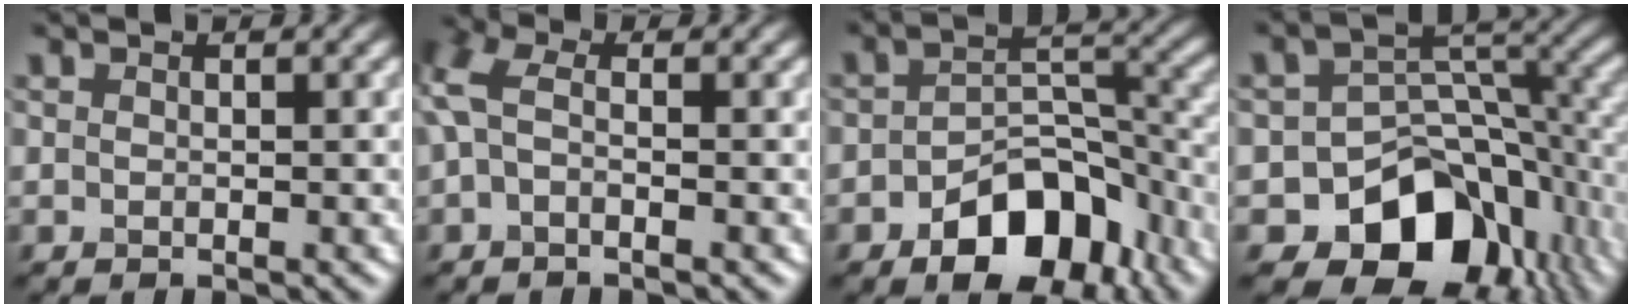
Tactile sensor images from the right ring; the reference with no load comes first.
{"total": 3.3, "force": [0.1, 2.0, 2.6], "torque": [-0.072, 0.010, -0.007]}
{"total": 8.0, "force": [-4.4, 4.6, 4.9], "torque": [-0.063, -0.004, -0.073]}
{"total": 12.2, "force": [-6.2, 8.5, 6.2], "torque": [-0.085, -0.017, -0.098]}